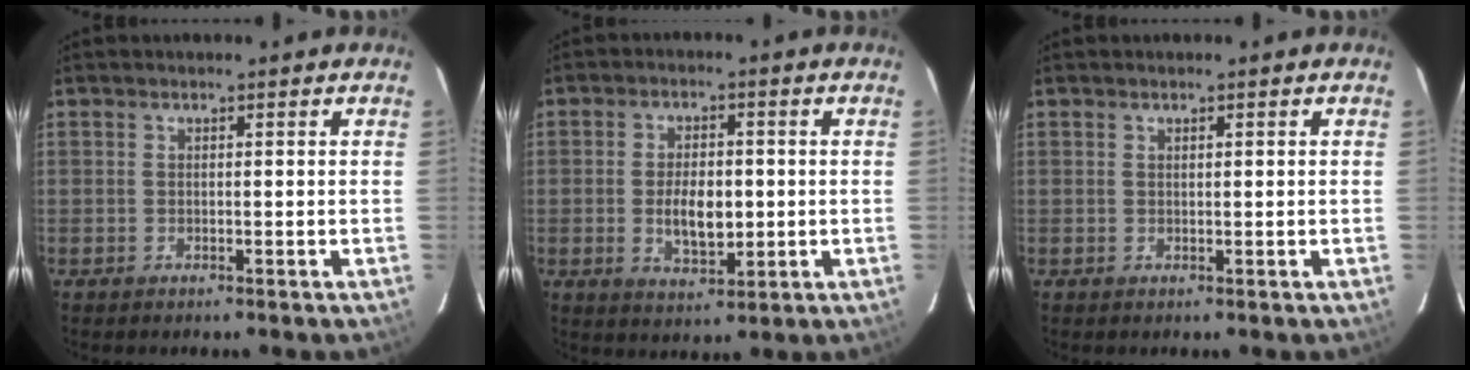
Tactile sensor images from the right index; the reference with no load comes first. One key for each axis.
{"total": 7.4, "fx": -0.7, "fy": 3.9, "fz": 6.3, "tx": -0.119, "ty": -0.004, "tz": -0.007}
{"total": 0.6, "fx": 0.3, "fy": 0.2, "fz": 0.5, "tx": -0.007, "ty": 0.004, "tz": 0.006}